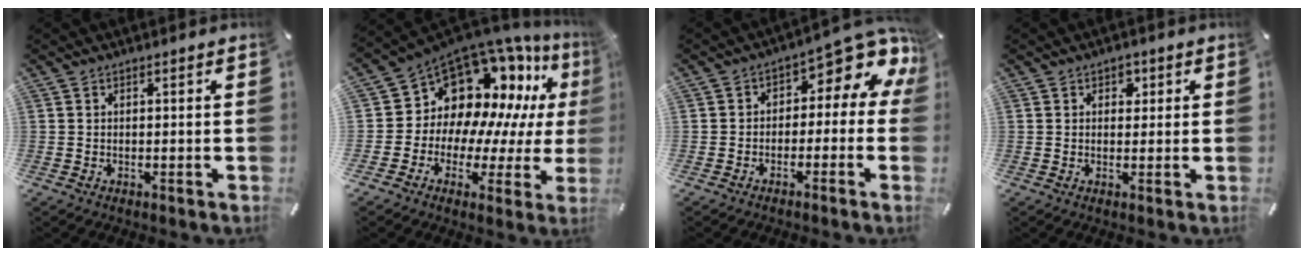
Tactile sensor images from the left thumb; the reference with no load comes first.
{"total": 14.1, "force": [8.3, 10.4, 4.7], "torque": [-0.067, -0.104, 0.162]}
{"total": 7.8, "force": [3.4, 3.9, 5.8], "torque": [-0.075, -0.036, 0.057]}
{"total": 2.1, "force": [0.8, 1.8, 0.9], "torque": [0.004, -0.004, 0.006]}